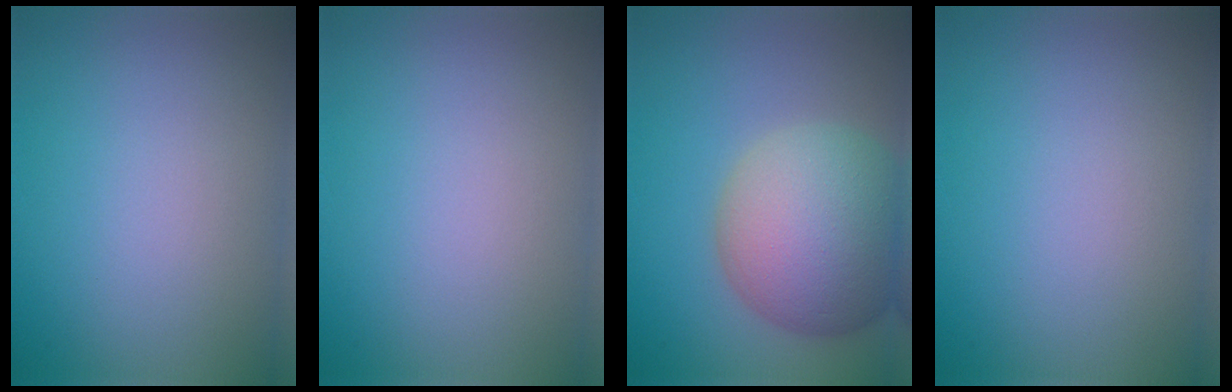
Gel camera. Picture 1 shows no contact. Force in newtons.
{"total": 0.0}
{"total": 11.1, "press": 11.1, "slide": 0.6}
{"total": 0.0}